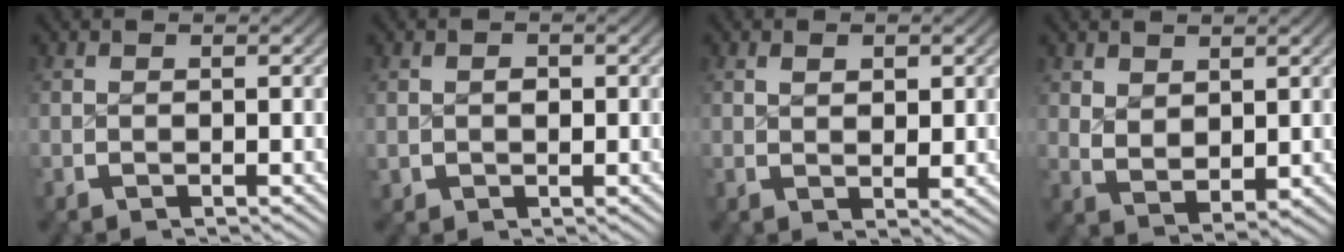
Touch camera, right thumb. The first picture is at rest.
{"total": 1.5, "force": [0.1, 1.4, 0.6], "torque": [-0.019, -0.007, 0.011]}
{"total": 1.6, "force": [0.8, 0.7, 1.2], "torque": [-0.013, -0.004, 0.019]}
{"total": 2.8, "force": [1.3, 1.7, 1.9], "torque": [-0.040, -0.017, 0.039]}